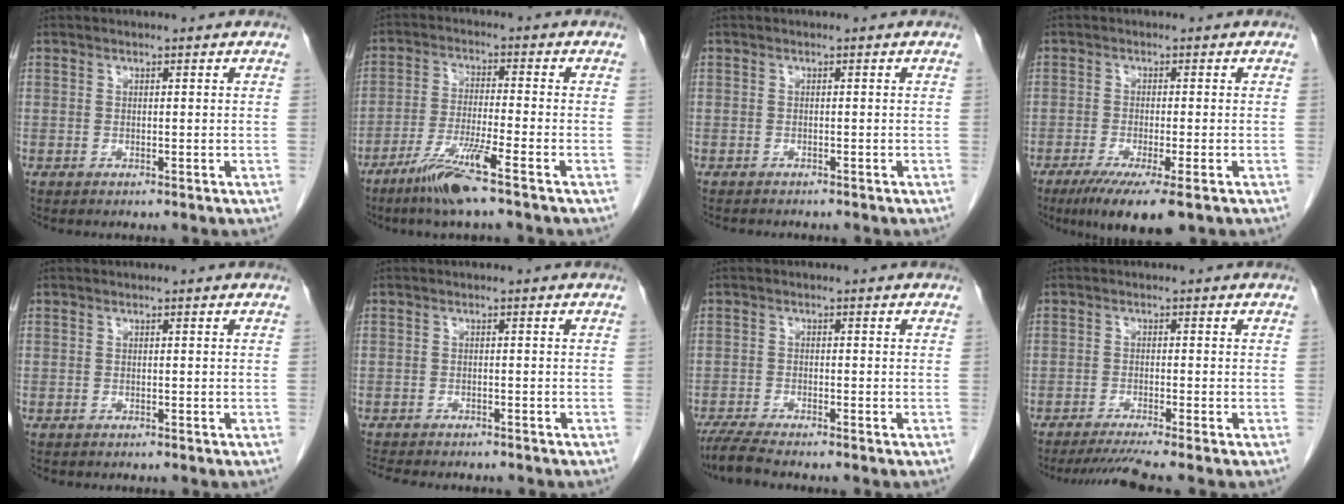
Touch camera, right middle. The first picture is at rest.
{"total": 7.9, "force": [-5.3, -0.5, 5.8], "torque": [-0.117, -0.022, -0.105]}
{"total": 2.6, "force": [-2.4, 0.5, 0.9], "torque": [-0.014, -0.005, -0.031]}
{"total": 7.9, "force": [-4.9, 0.7, 6.2], "torque": [-0.096, -0.021, -0.076]}
{"total": 0.0}
{"total": 7.6, "force": [-6.7, 1.9, 3.0], "torque": [-0.046, -0.004, -0.095]}
{"total": 4.2, "force": [-3.7, -0.4, 2.0], "torque": [-0.040, -0.017, -0.071]}
{"total": 5.0, "force": [-4.2, -1.4, 2.4], "torque": [-0.039, -0.018, -0.073]}